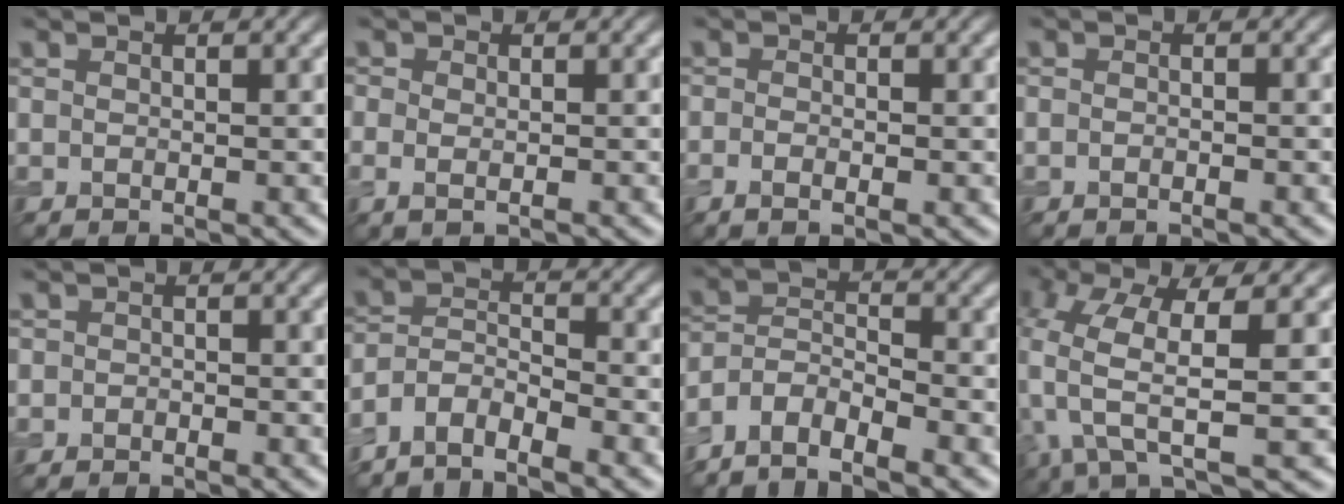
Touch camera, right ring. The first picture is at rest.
{"total": 1.3, "force": [-0.4, 0.6, 1.0], "torque": [-0.024, -0.006, -0.008]}
{"total": 1.5, "force": [-0.6, 0.4, 1.3], "torque": [-0.025, -0.006, -0.013]}
{"total": 0.7, "force": [-0.4, 0.2, 0.6], "torque": [-0.010, -0.003, -0.009]}
{"total": 0.8, "force": [-0.5, 0.6, 0.2], "torque": [-0.001, -0.003, -0.011]}
{"total": 4.0, "force": [-3.4, 1.0, 1.8], "torque": [-0.032, 0.002, -0.072]}
{"total": 5.3, "force": [-4.4, 1.6, 2.5], "torque": [-0.038, 0.000, -0.090]}
{"total": 7.8, "force": [0.7, 3.0, 7.2], "torque": [-0.159, -0.014, 0.011]}